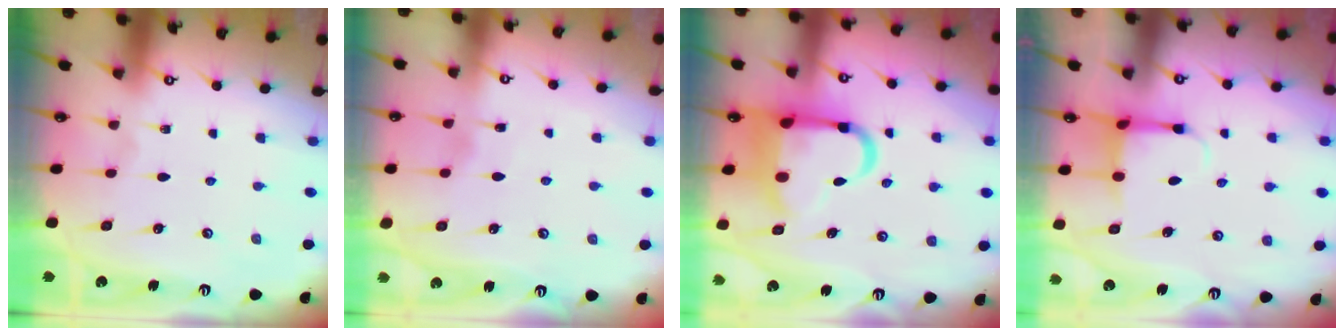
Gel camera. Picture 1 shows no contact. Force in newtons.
{"total": 3.2, "press": 3.2, "slide": 0.5}
{"total": 13.3, "press": 12.9, "slide": 3.0}
{"total": 4.0, "press": 3.8, "slide": 1.2}